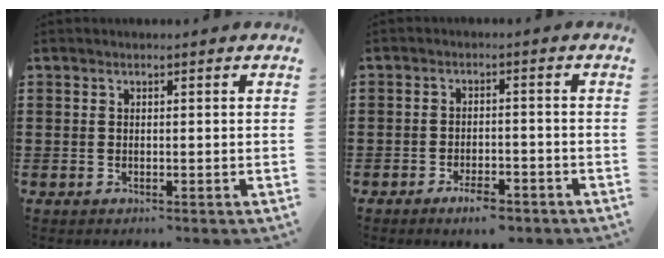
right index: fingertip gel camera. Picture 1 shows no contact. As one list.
[{"total": 3.6, "force": [-2.7, 1.0, 2.0], "torque": [-0.033, 0.008, -0.050]}]